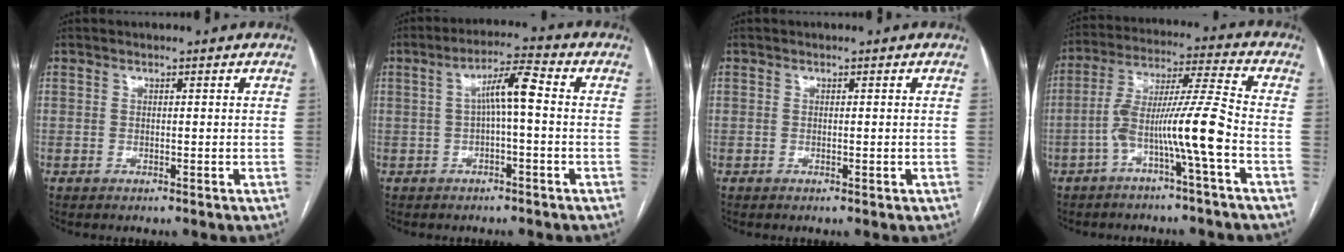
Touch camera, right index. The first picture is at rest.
{"total": 5.9, "force": [0.2, 0.7, 5.9], "torque": [-0.099, 0.023, 0.003]}
{"total": 0.8, "force": [-0.2, 0.5, 0.6], "torque": [-0.010, 0.001, 0.002]}
{"total": 10.8, "force": [-4.0, -1.0, 10.0], "torque": [-0.187, 0.023, -0.073]}